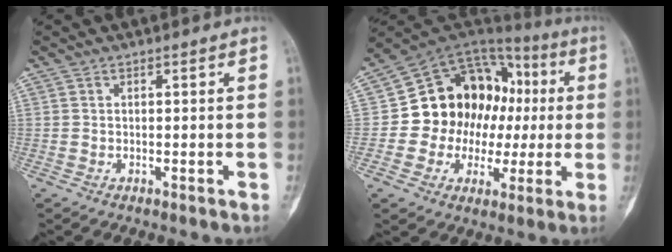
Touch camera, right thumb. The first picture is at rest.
{"total": 19.4, "force": [0.7, 15.3, 11.9], "torque": [-0.118, 0.052, 0.022]}